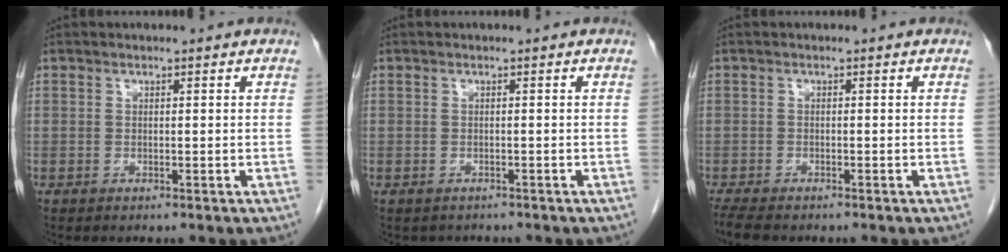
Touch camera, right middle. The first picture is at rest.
{"total": 1.9, "force": [-1.6, 1.0, 0.1], "torque": [-0.006, 0.000, -0.022]}
{"total": 4.3, "force": [-3.6, 1.0, 2.1], "torque": [-0.043, -0.013, -0.057]}